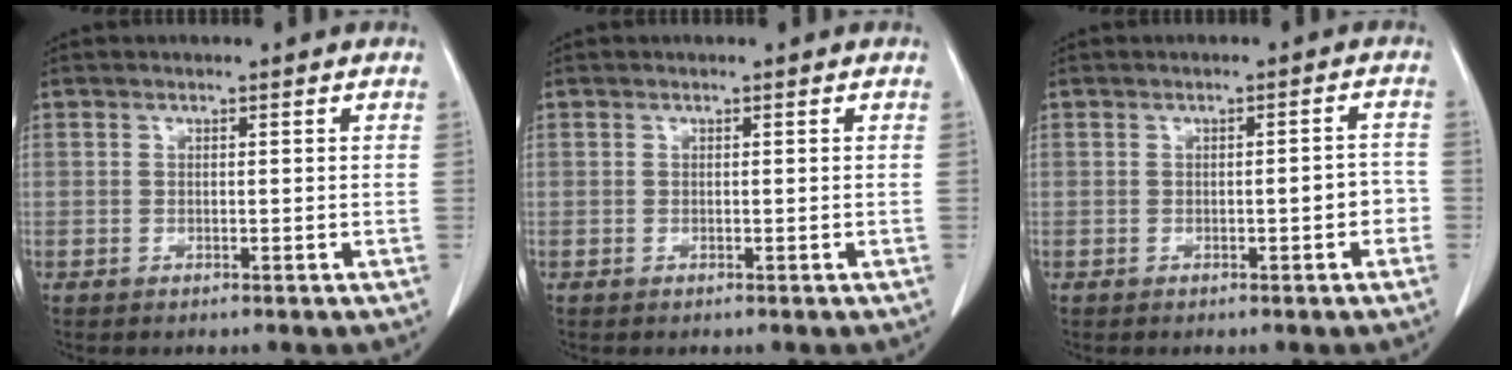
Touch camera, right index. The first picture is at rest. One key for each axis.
{"total": 0.0}
{"total": 2.7, "fx": -1.0, "fy": 0.8, "fz": 2.4, "tx": -0.027, "ty": 0.009, "tz": -0.012}